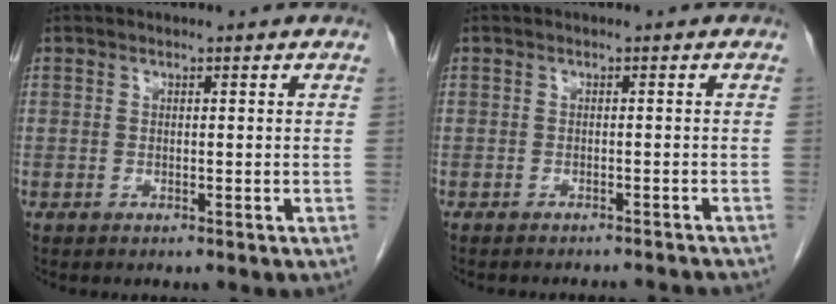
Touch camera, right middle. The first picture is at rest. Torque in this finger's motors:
{"motor_torque": [0.05, -0.07, -0.01, 0.00]}